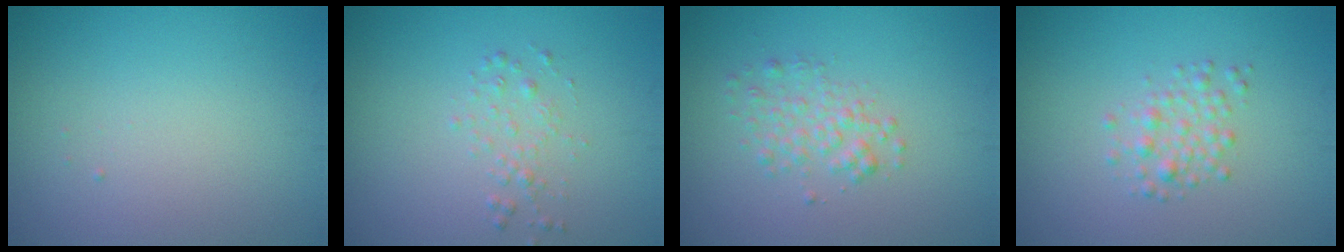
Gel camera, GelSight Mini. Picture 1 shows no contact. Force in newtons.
{"total": 1.3, "press": 1.3, "slide": 0.0}
{"total": 2.1, "press": 2.1, "slide": 0.1}
{"total": 1.9, "press": 1.9, "slide": 0.0}